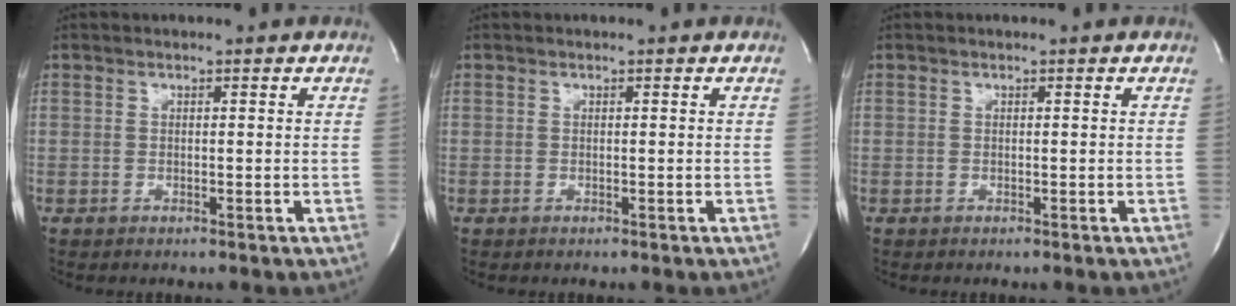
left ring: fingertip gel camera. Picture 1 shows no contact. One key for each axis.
{"total": 0.0}
{"total": 0.0}